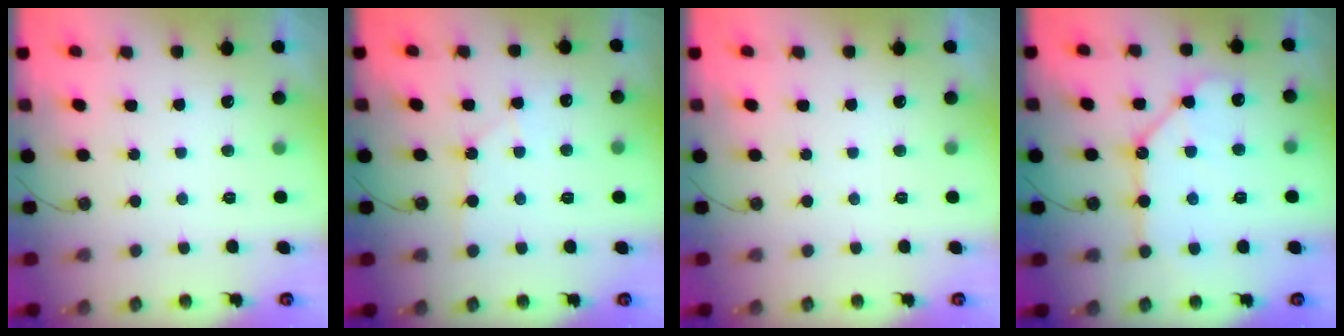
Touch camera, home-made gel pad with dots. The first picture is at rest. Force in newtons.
{"total": 4.7, "press": 4.6, "slide": 0.7}
{"total": 0.0}
{"total": 11.5, "press": 11.5, "slide": 1.2}